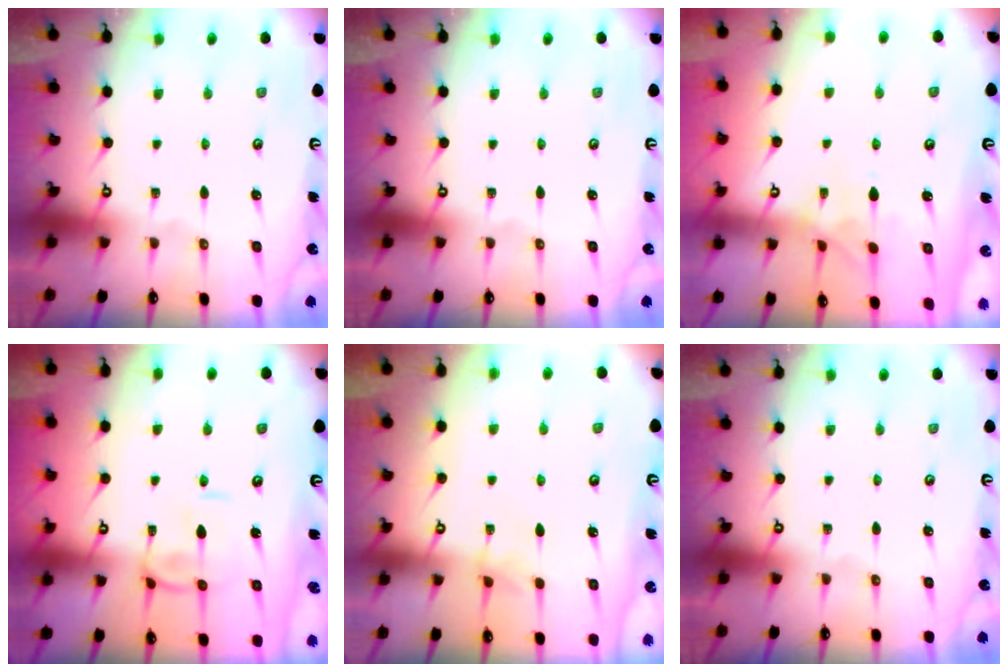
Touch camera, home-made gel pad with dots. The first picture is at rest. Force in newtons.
{"total": 0.0}
{"total": 1.7, "press": 1.4, "slide": 1.0}
{"total": 1.5, "press": 1.4, "slide": 0.5}
{"total": 2.7, "press": 2.7, "slide": 0.2}
{"total": 0.0}